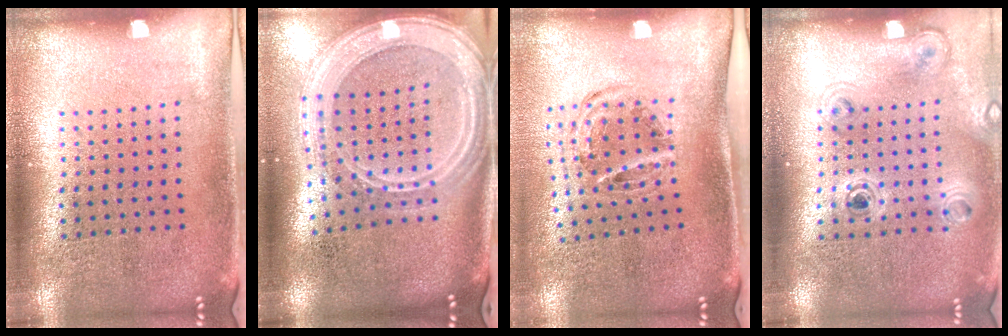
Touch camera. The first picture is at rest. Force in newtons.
{"total": 3.1, "press": 2.5, "slide": 1.8}
{"total": 1.1, "press": 1.0, "slide": 0.5}
{"total": 1.1, "press": 1.0, "slide": 0.3}